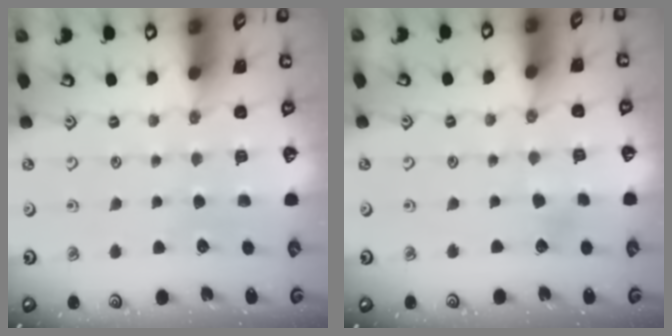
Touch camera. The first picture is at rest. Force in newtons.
{"total": 2.1, "press": 2.1, "slide": 0.3}